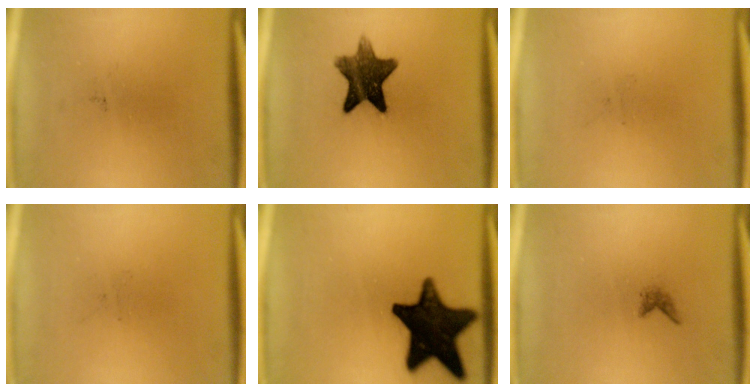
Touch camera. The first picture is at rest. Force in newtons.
{"total": 10.9}
{"total": 0.0}
{"total": 0.0}
{"total": 17.5}
{"total": 0.8}